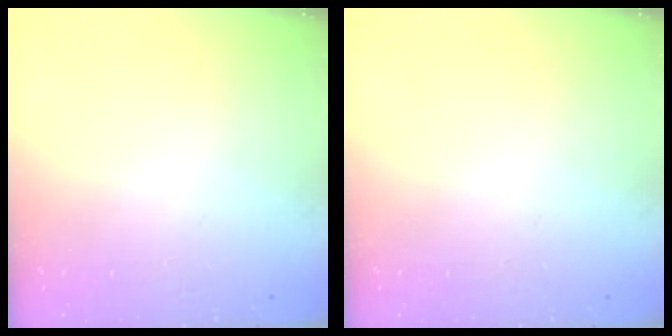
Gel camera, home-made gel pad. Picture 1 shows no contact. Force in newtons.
{"total": 0.0}